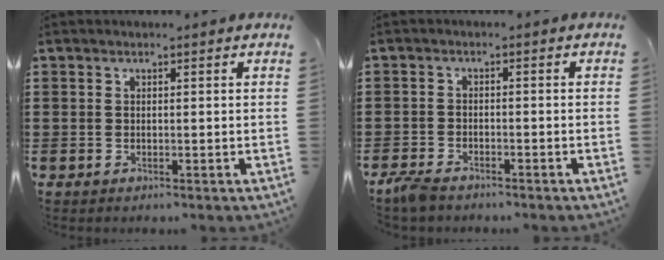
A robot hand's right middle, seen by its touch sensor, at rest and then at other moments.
{"total": 2.4, "force": [-2.0, 0.8, 1.1], "torque": [-0.035, 0.001, -0.045]}